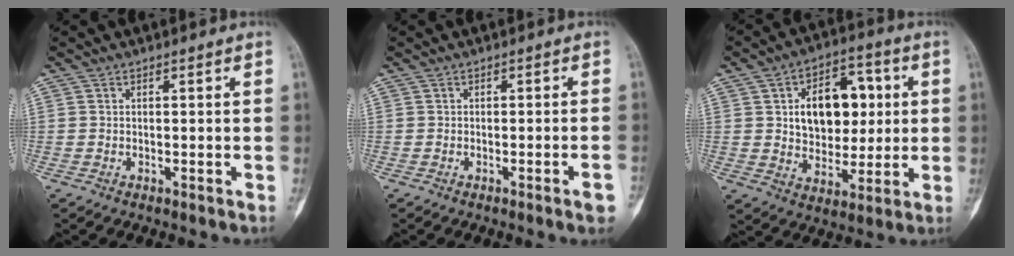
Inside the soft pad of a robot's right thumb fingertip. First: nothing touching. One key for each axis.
{"total": 2.7, "fx": -1.3, "fy": 0.2, "fz": 2.3, "tx": -0.033, "ty": 0.007, "tz": -0.017}
{"total": 15.2, "fx": 2.8, "fy": 10.2, "fz": 10.9, "tx": -0.114, "ty": 0.006, "tz": 0.046}